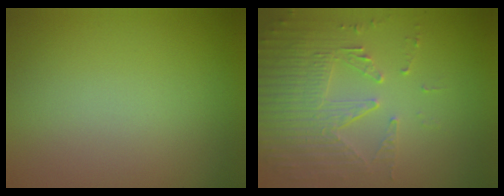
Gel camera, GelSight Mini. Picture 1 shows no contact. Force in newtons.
{"total": 5.7, "press": 3.7, "slide": 4.3}